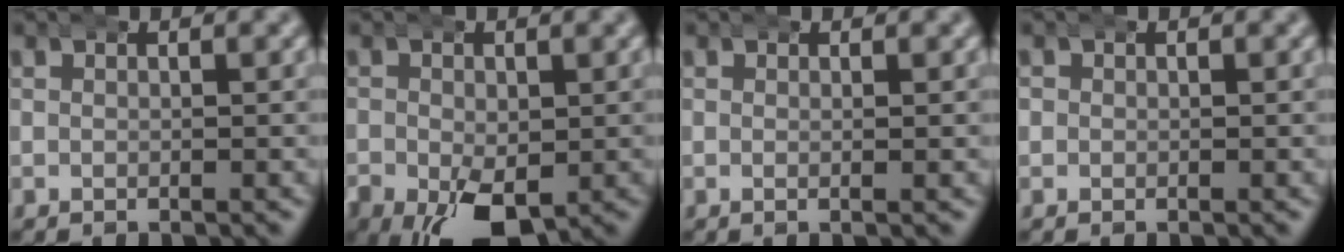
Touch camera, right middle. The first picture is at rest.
{"total": 8.4, "force": [-3.7, 5.1, 5.5], "torque": [-0.123, -0.053, -0.036]}
{"total": 0.7, "force": [0.0, -0.1, 0.7], "torque": [-0.011, 0.000, -0.004]}
{"total": 0.5, "force": [0.2, 0.5, 0.0], "torque": [-0.006, -0.001, 0.002]}